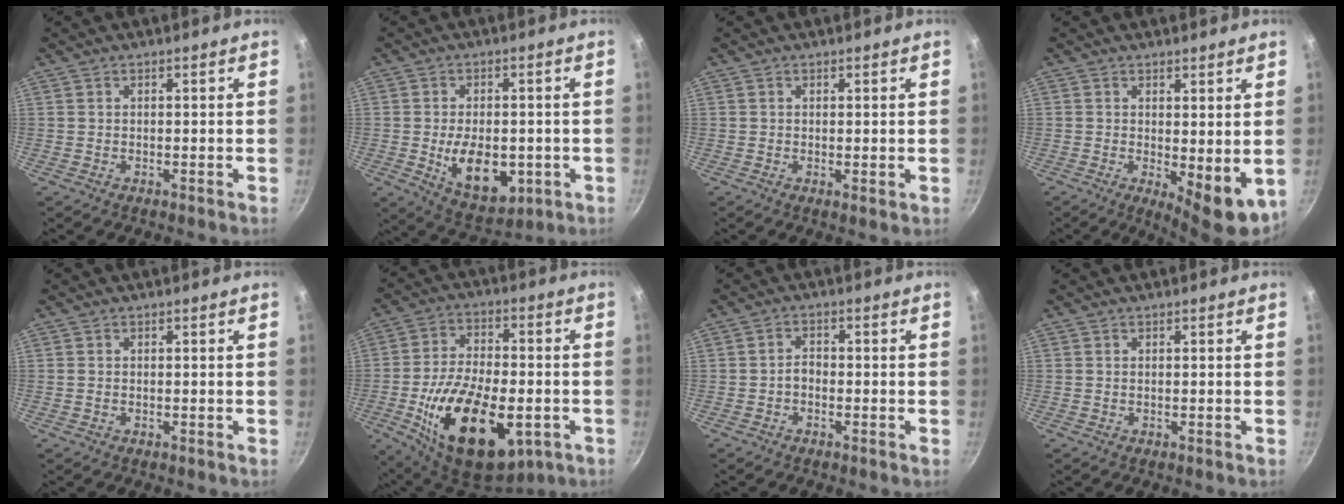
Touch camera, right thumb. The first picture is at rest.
{"total": 12.2, "force": [-2.4, 7.3, 9.4], "torque": [-0.122, -0.009, -0.021]}
{"total": 0.8, "force": [0.2, 0.2, 0.8], "torque": [-0.011, -0.009, 0.000]}
{"total": 7.6, "force": [0.1, 3.1, 7.0], "torque": [-0.084, -0.017, 0.010]}
{"total": 0.5, "force": [-0.1, 0.5, 0.3], "torque": [-0.004, 0.001, -0.003]}
{"total": 24.4, "force": [-7.1, 13.1, 19.3], "torque": [-0.317, 0.013, -0.105]}
{"total": 2.0, "force": [-1.0, 1.3, 1.3], "torque": [-0.017, 0.017, -0.021]}
{"total": 0.0}